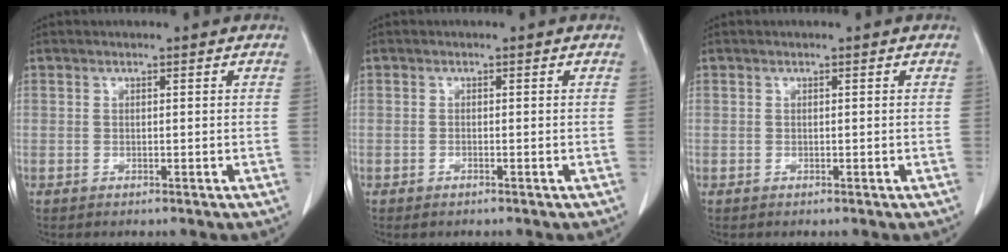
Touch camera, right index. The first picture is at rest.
{"total": 0.5, "force": [-0.4, 0.2, 0.3], "torque": [-0.013, -0.002, -0.003]}
{"total": 0.0}